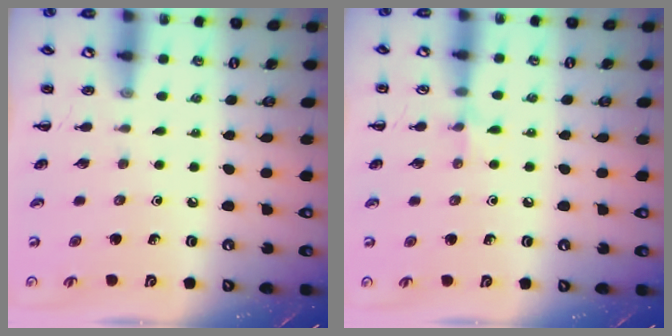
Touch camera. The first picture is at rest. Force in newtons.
{"total": 5.2, "press": 4.9, "slide": 1.6}